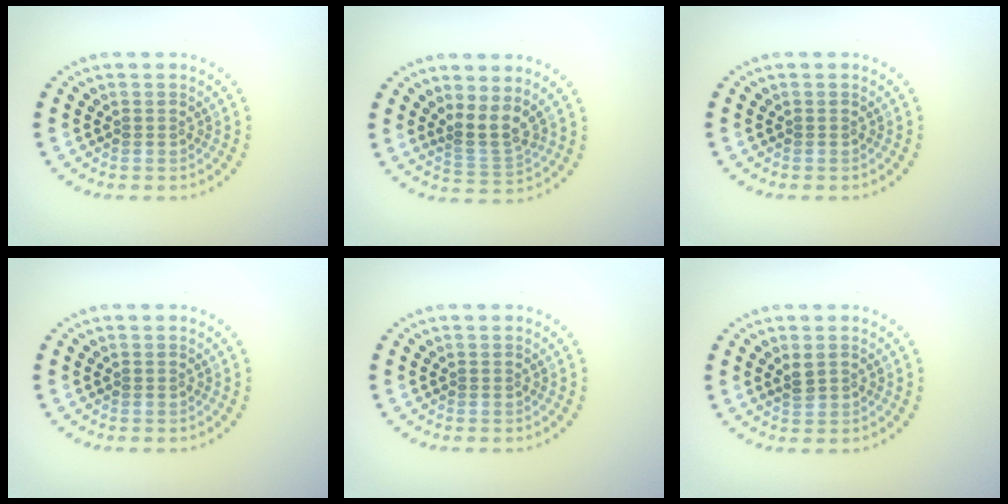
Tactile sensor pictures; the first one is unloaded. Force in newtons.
{"total": 2.8, "press": 2.0, "slide": 2.0}
{"total": 0.0}
{"total": 0.0}
{"total": 0.0}
{"total": 1.3, "press": 1.3, "slide": 0.4}